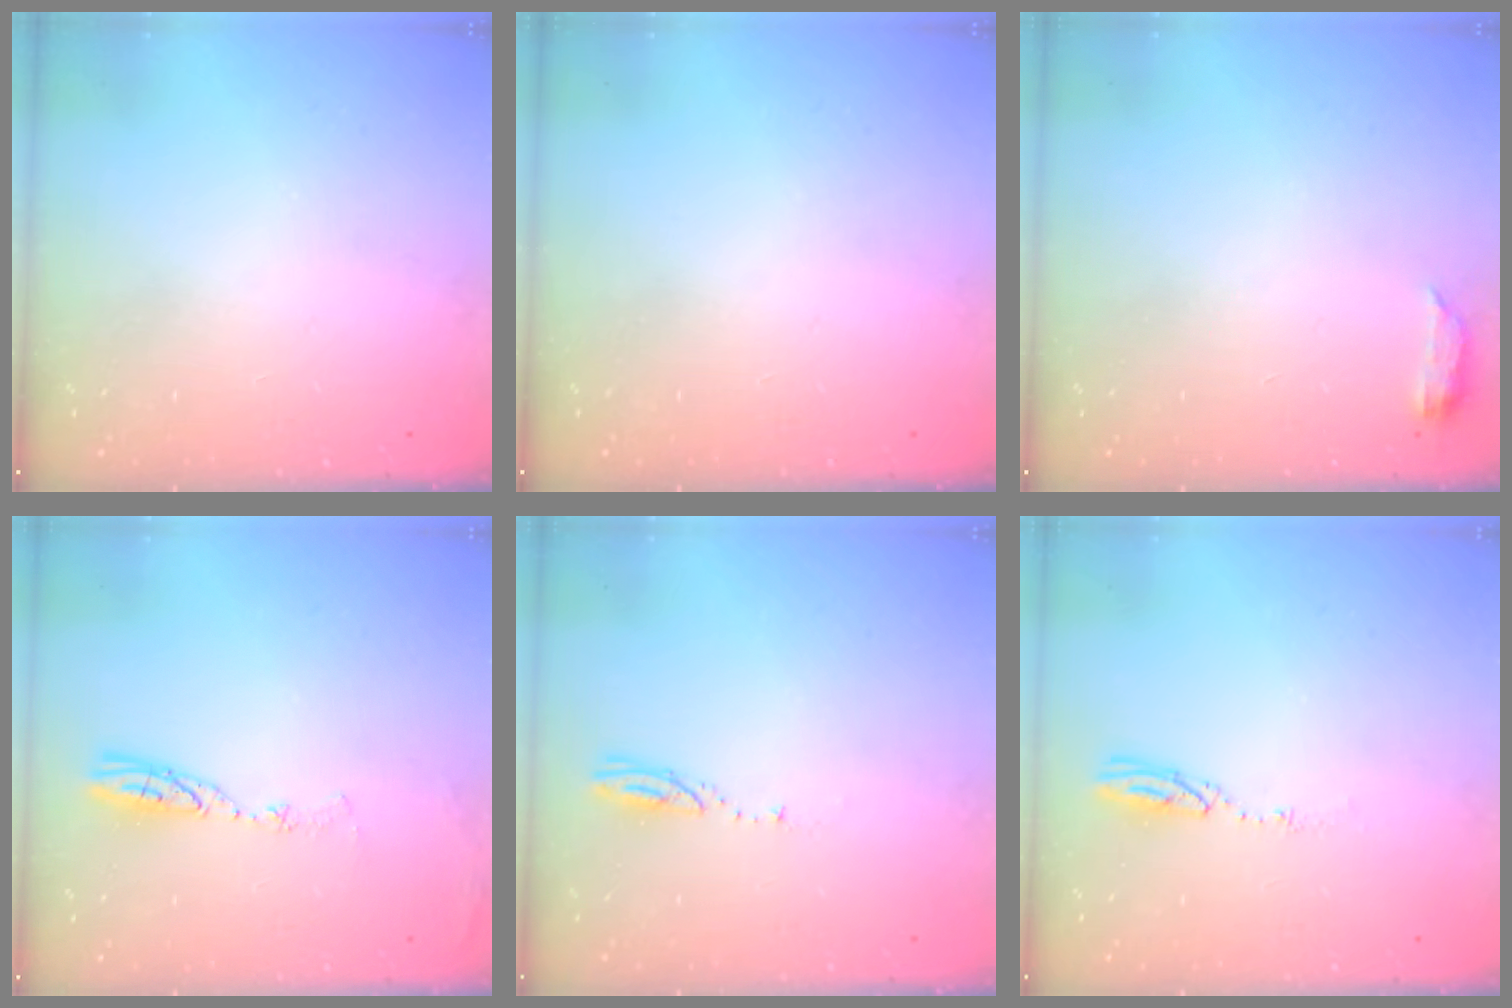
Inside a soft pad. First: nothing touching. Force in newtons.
{"total": 0.0}
{"total": 3.5, "press": 3.5, "slide": 0.6}
{"total": 5.9, "press": 5.8, "slide": 0.7}
{"total": 3.0, "press": 3.0, "slide": 0.2}
{"total": 3.8, "press": 3.8, "slide": 0.2}